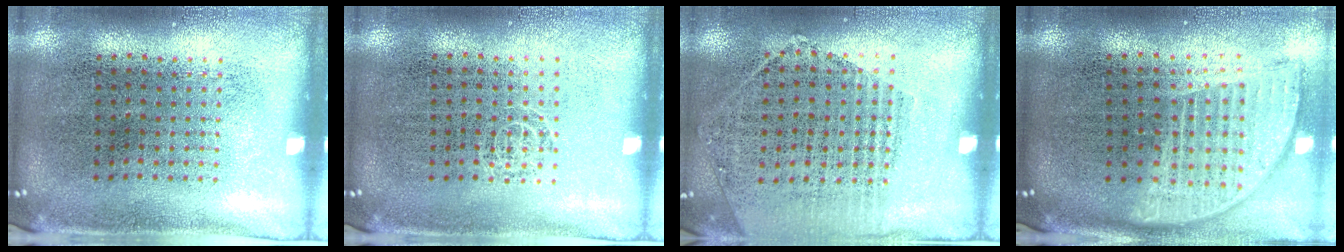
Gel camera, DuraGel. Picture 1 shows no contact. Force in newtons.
{"total": 0.7, "press": 0.7, "slide": 0.2}
{"total": 1.2, "press": 1.1, "slide": 0.5}
{"total": 1.9, "press": 1.5, "slide": 1.2}